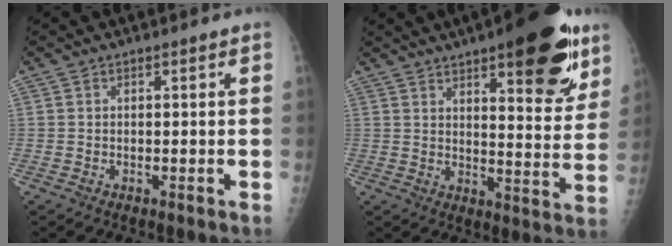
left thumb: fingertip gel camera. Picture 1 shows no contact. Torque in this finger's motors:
{"motor_torque": [2.52, 1.75, 1.76, -1.01, 0.42]}